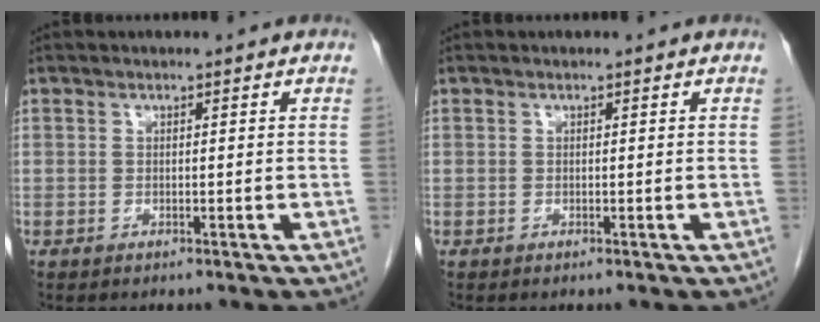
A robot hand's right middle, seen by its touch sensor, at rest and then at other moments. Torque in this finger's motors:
{"motor_torque": [0.02, 0.06, 0.03, 0.00]}